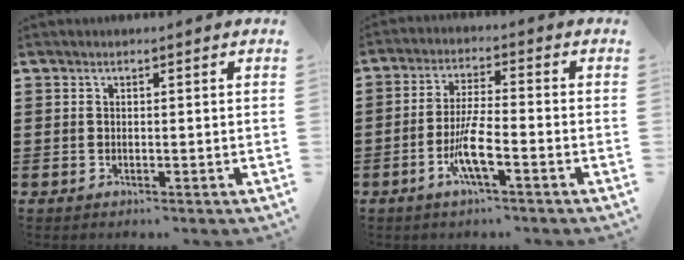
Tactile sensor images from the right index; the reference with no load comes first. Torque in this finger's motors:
{"motor_torque": [1.16, 0.98, 0.19, 0.11]}